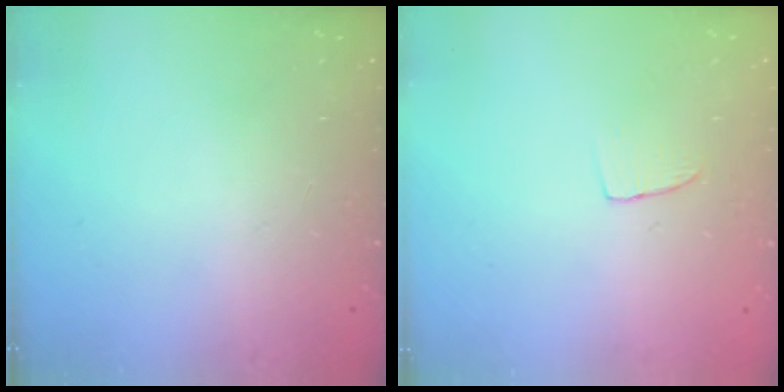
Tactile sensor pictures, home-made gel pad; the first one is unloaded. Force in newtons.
{"total": 3.3, "press": 3.3, "slide": 0.2}